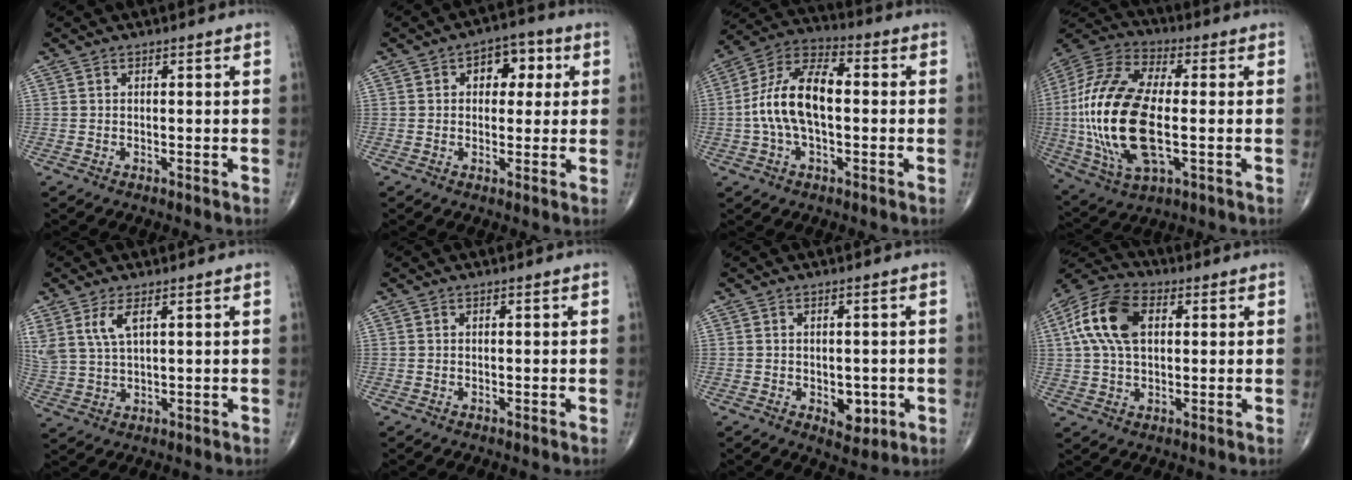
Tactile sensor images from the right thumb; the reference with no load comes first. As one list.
[{"total": 7.1, "force": [2.0, 4.7, 4.9], "torque": [-0.024, 0.005, 0.018]}, {"total": 13.9, "force": [-0.4, 7.2, 11.9], "torque": [-0.229, 0.038, -0.016]}, {"total": 25.0, "force": [-2.0, 11.2, 22.2], "torque": [-0.493, 0.000, -0.032]}, {"total": 6.3, "force": [3.1, 2.6, 4.9], "torque": [-0.113, -0.008, 0.072]}, {"total": 0.0}, {"total": 4.7, "force": [-1.2, 2.9, 3.5], "torque": [-0.024, -0.004, -0.007]}, {"total": 13.4, "force": [3.1, 8.1, 10.2], "torque": [-0.203, 0.020, 0.050]}]